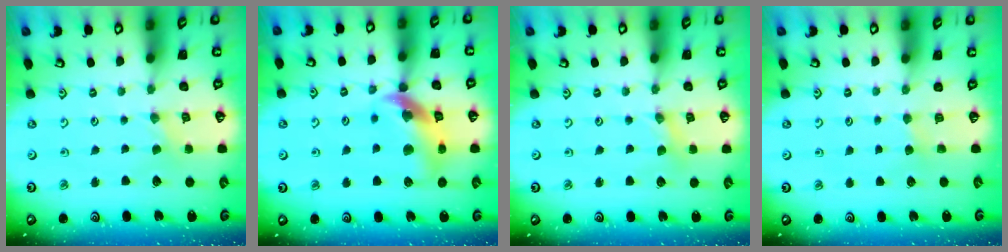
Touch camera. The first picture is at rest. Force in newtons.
{"total": 14.4, "press": 14.3, "slide": 2.0}
{"total": 1.9, "press": 1.9, "slide": 0.3}
{"total": 2.5, "press": 2.5, "slide": 0.3}